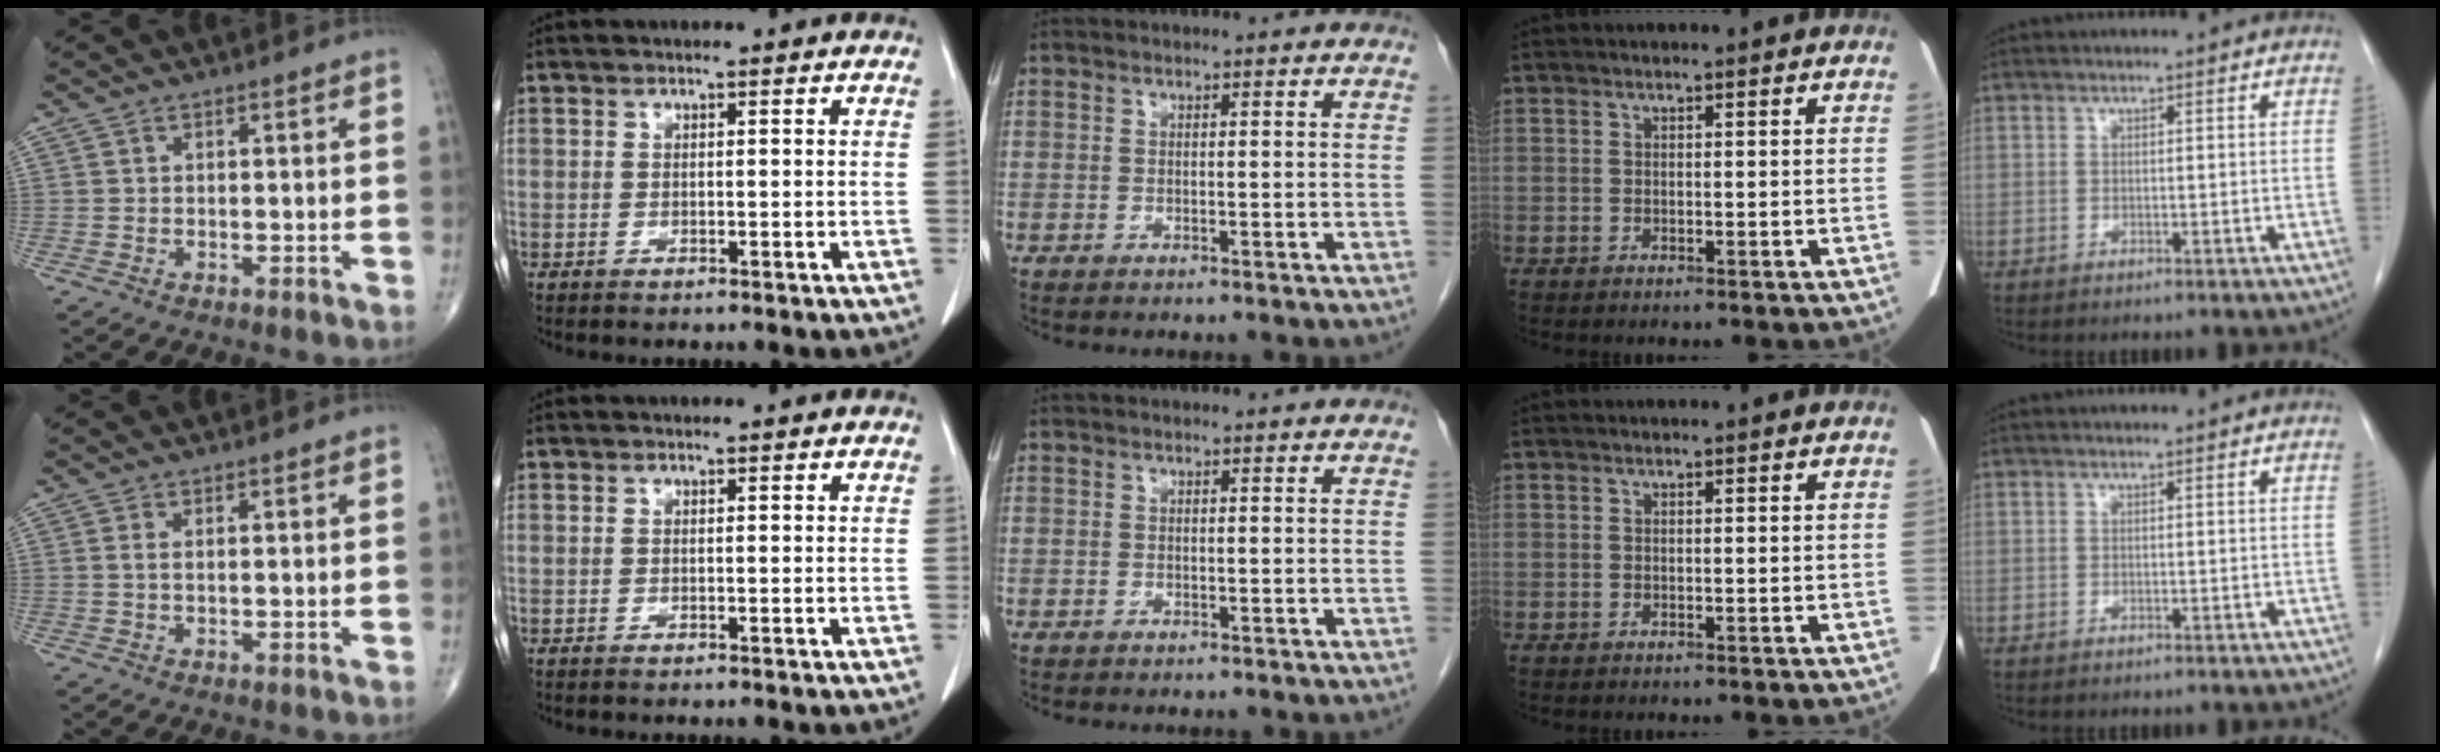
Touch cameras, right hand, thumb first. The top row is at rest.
{"thumb": {"total": 1.0, "force": [0.3, 0.3, 0.9], "torque": [-0.027, 0.001, 0.006]}}